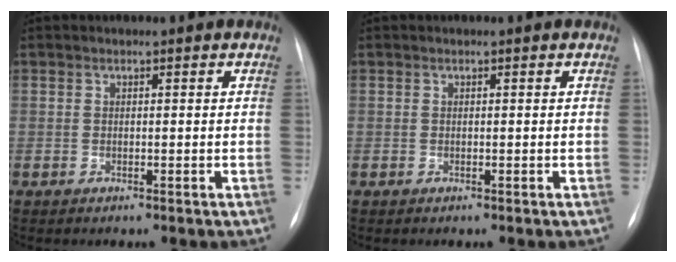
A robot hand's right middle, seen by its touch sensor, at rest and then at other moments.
{"total": 0.0}